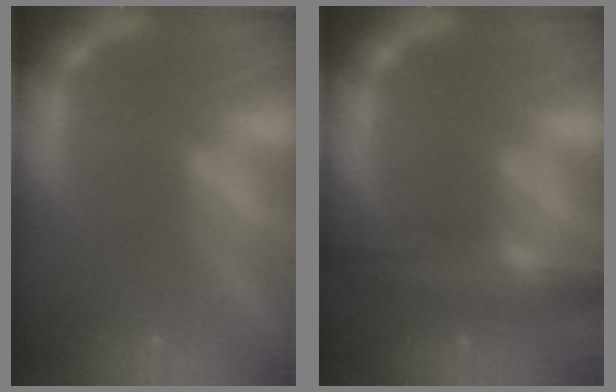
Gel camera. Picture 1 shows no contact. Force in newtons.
{"total": 7.5}